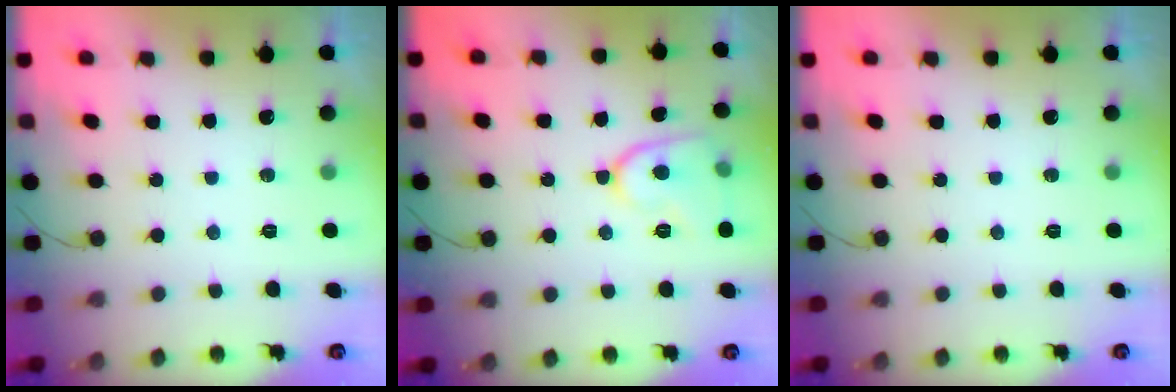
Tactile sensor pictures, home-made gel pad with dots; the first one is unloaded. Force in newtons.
{"total": 9.7, "press": 9.7, "slide": 0.4}
{"total": 0.0}